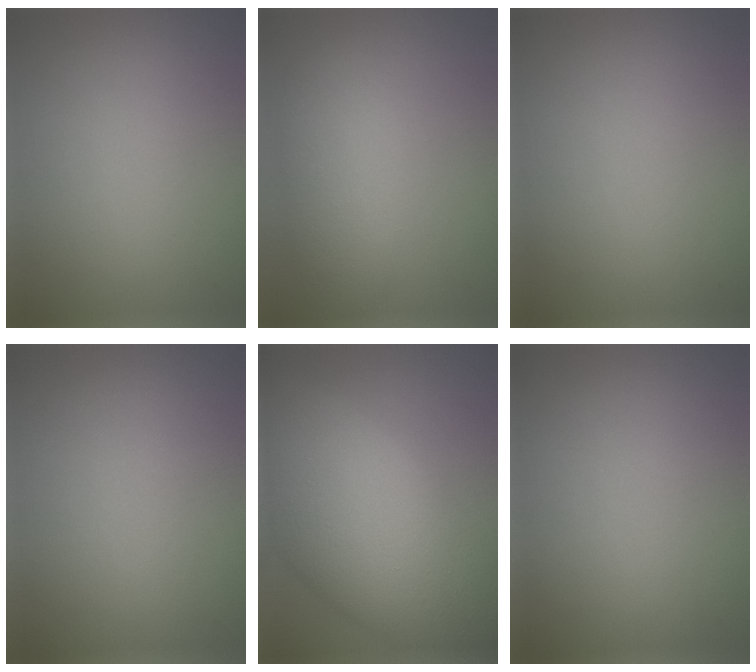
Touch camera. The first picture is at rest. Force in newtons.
{"total": 5.0, "press": 5.0, "slide": 0.3}
{"total": 0.0}
{"total": 0.0}
{"total": 15.9, "press": 15.9, "slide": 0.6}
{"total": 0.0}